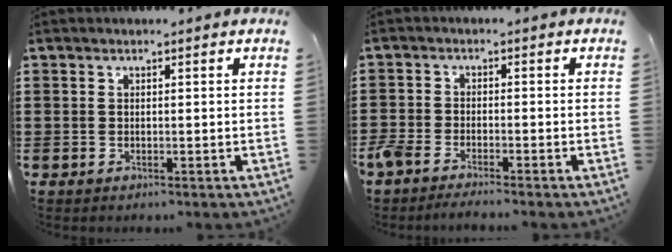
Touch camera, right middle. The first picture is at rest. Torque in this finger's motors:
{"motor_torque": [1.23, -0.60, 0.46, 0.18]}